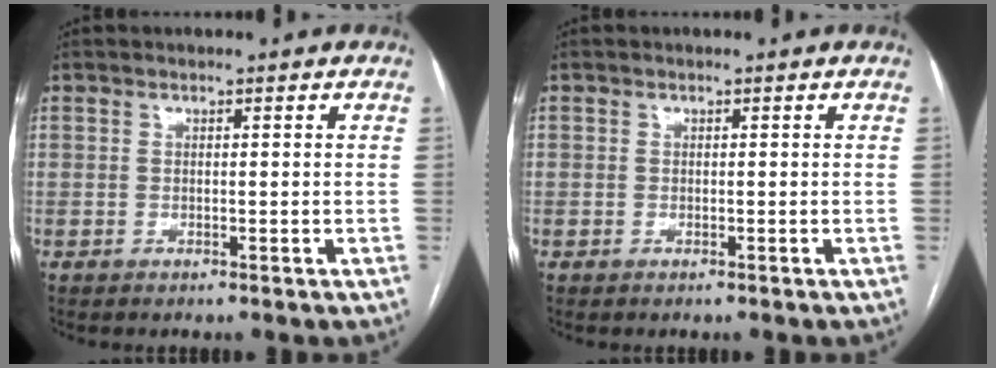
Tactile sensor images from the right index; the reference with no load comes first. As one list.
[{"total": 0.5, "force": [-0.2, 0.5, 0.0], "torque": [0.002, 0.006, -0.006]}]